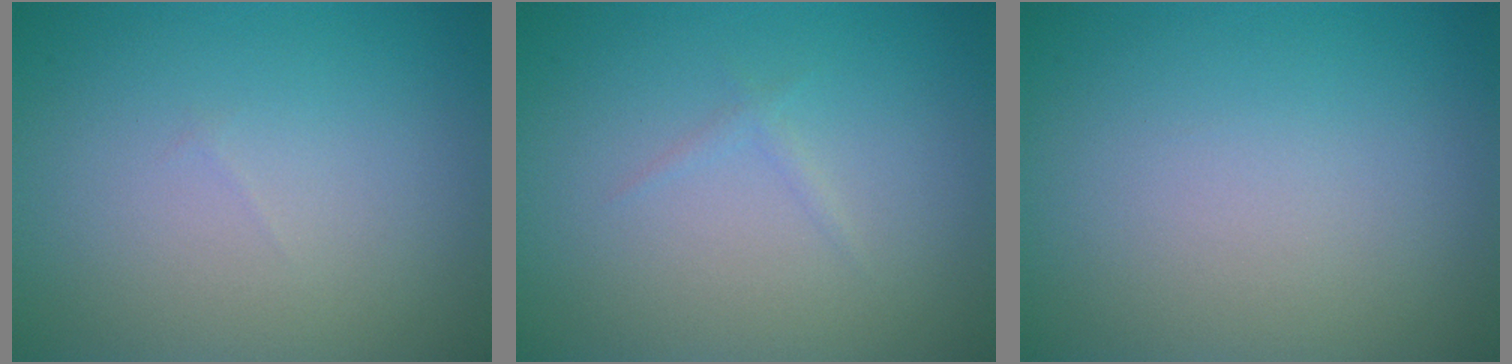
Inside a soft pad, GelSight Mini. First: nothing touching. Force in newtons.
{"total": 0.6, "press": 0.6, "slide": 0.0}
{"total": 0.0}